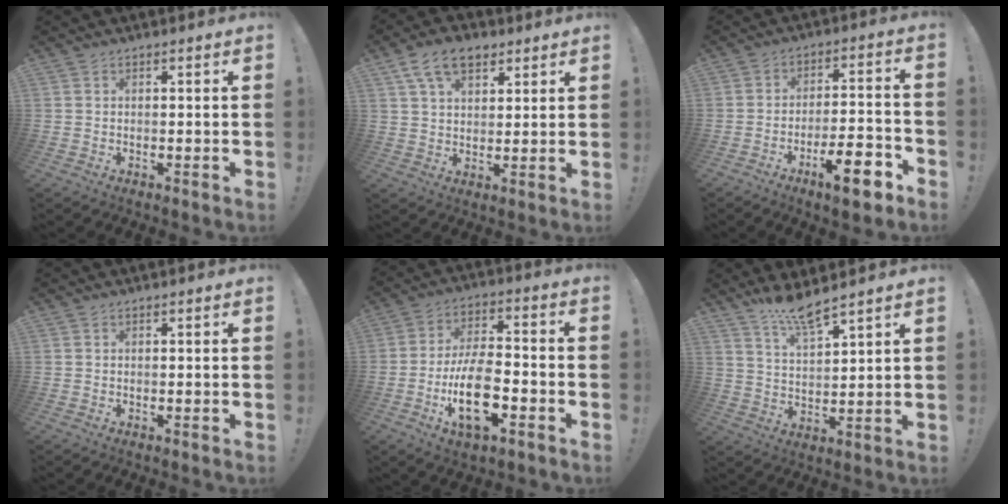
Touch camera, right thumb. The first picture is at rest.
{"total": 10.6, "force": [5.9, 6.3, 6.1], "torque": [-0.103, -0.012, 0.112]}
{"total": 12.9, "force": [-7.7, 3.4, 9.8], "torque": [-0.138, 0.043, -0.125]}
{"total": 0.0}
{"total": 15.8, "force": [-5.6, 7.3, 12.9], "torque": [-0.230, 0.020, -0.097]}
{"total": 8.8, "force": [7.5, 1.1, 4.5], "torque": [-0.082, -0.044, 0.132]}